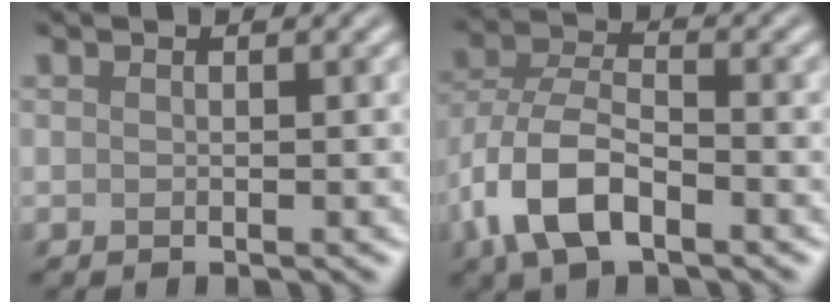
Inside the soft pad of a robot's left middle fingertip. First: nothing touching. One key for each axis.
{"total": 7.3, "fx": -3.3, "fy": 3.8, "fz": 5.4, "tx": -0.116, "ty": 0.000, "tz": -0.076}